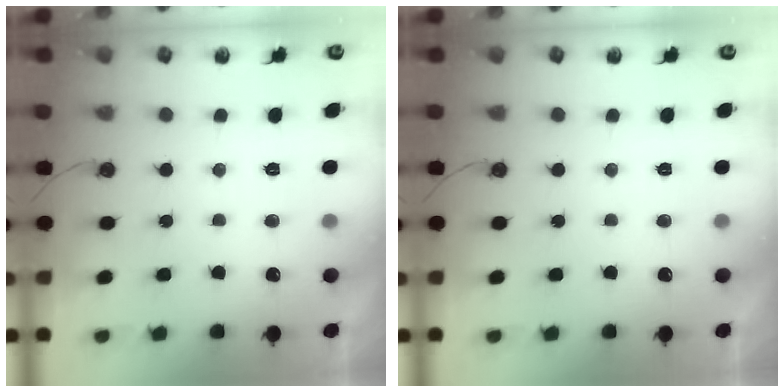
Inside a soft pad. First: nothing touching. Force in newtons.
{"total": 0.0}